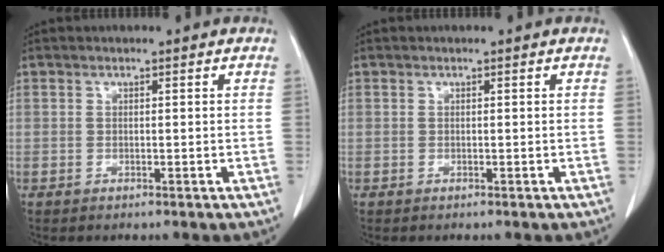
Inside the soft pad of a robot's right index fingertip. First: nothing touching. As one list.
[{"total": 0.0}]